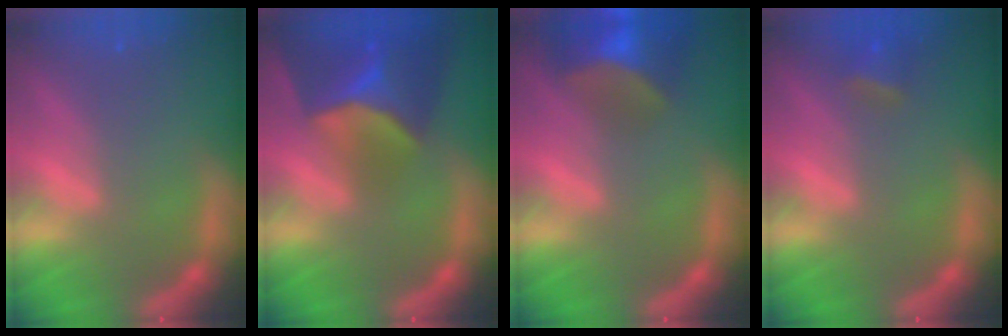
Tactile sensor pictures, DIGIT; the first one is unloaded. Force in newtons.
{"total": 9.9}
{"total": 9.0}
{"total": 2.4}